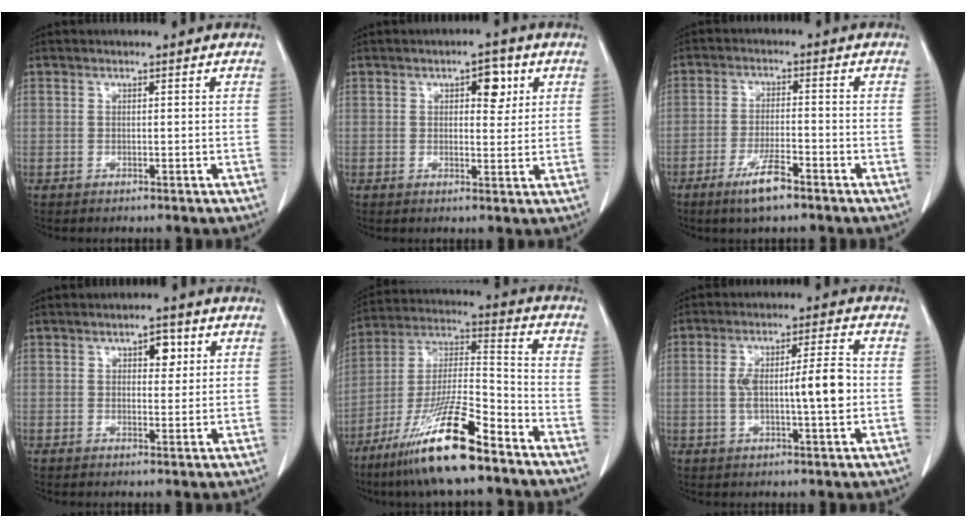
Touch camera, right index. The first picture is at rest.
{"total": 4.3, "force": [1.8, 2.1, 3.4], "torque": [-0.041, 0.006, 0.023]}
{"total": 6.0, "force": [-4.0, 0.8, 4.4], "torque": [-0.087, -0.007, -0.071]}
{"total": 3.5, "force": [1.4, 1.8, 2.6], "torque": [-0.033, 0.005, 0.019]}
{"total": 17.3, "force": [-11.4, 2.0, 12.8], "torque": [-0.266, -0.025, -0.210]}
{"total": 8.4, "force": [-0.3, 1.2, 8.3], "torque": [-0.144, 0.014, -0.005]}